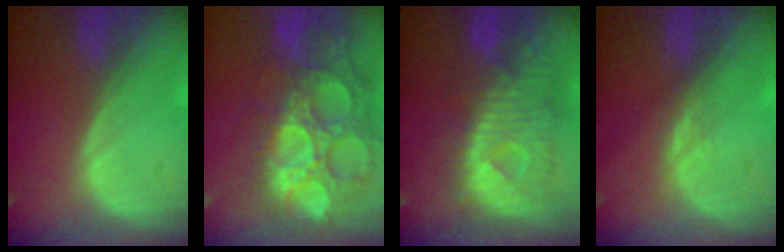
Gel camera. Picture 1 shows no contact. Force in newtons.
{"total": 15.8, "press": 13.1, "slide": 9.0}
{"total": 10.8, "press": 9.7, "slide": 4.8}
{"total": 0.9, "press": 0.9, "slide": 0.4}